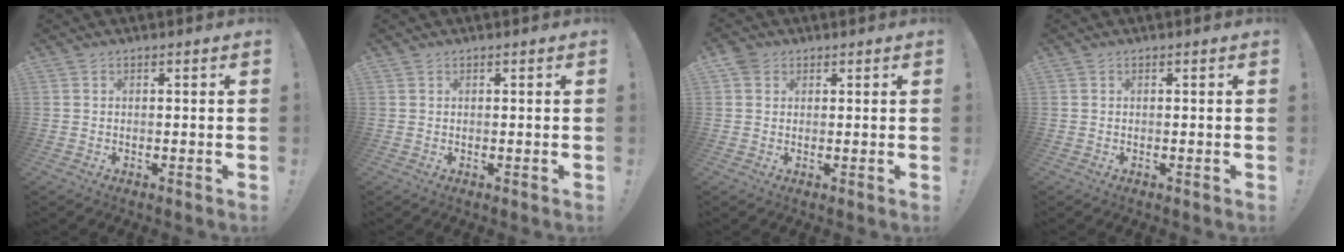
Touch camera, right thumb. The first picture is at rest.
{"total": 0.0}
{"total": 3.3, "force": [1.7, 2.6, 1.0], "torque": [-0.011, -0.004, 0.032]}
{"total": 0.0}